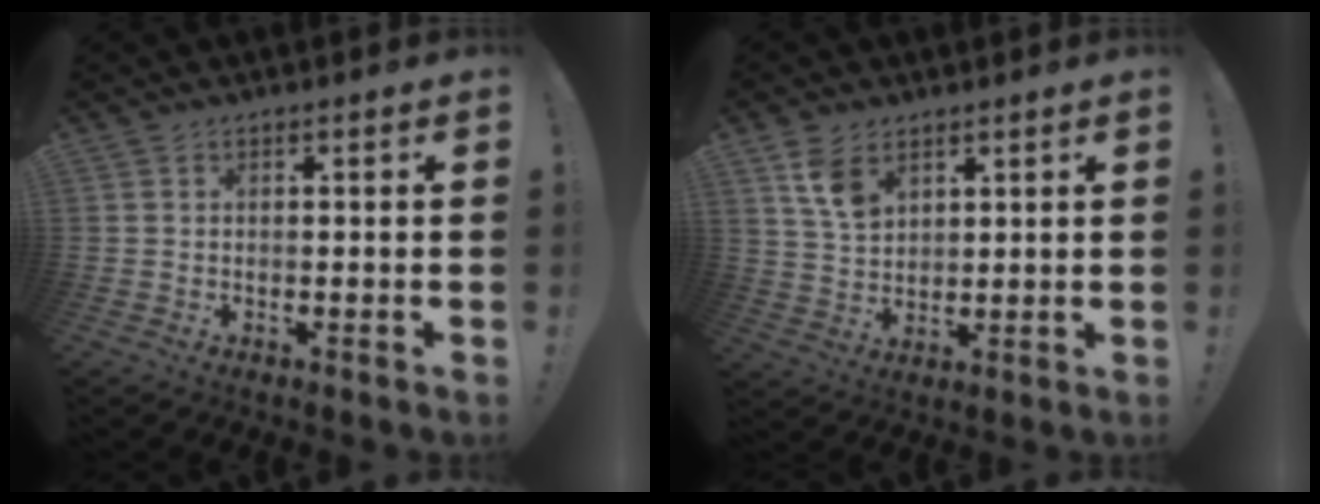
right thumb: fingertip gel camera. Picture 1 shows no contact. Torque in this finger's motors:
{"motor_torque": [0.21, 0.33, 0.25, -0.19, 0.02]}